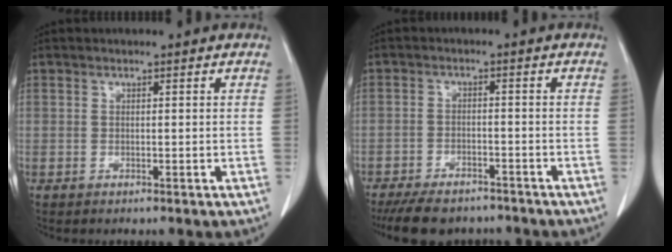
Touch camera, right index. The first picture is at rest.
{"total": 10.3, "force": [-8.6, 3.9, 3.9], "torque": [-0.063, -0.007, -0.124]}